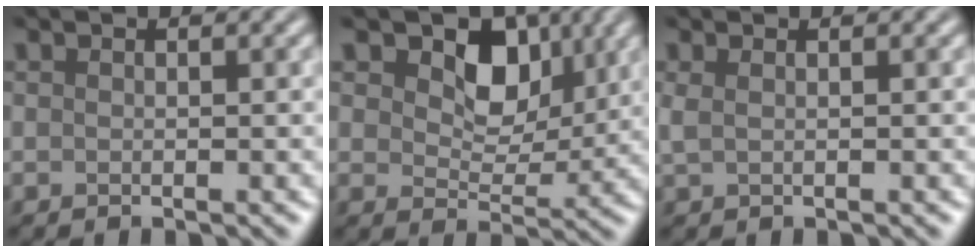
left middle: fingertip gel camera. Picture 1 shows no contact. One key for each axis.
{"total": 4.8, "fx": 2.3, "fy": 3.2, "fz": 2.7, "tx": -0.049, "ty": -0.006, "tz": 0.033}
{"total": 0.9, "fx": 0.4, "fy": 0.4, "fz": 0.7, "tx": -0.018, "ty": 0.007, "tz": 0.007}